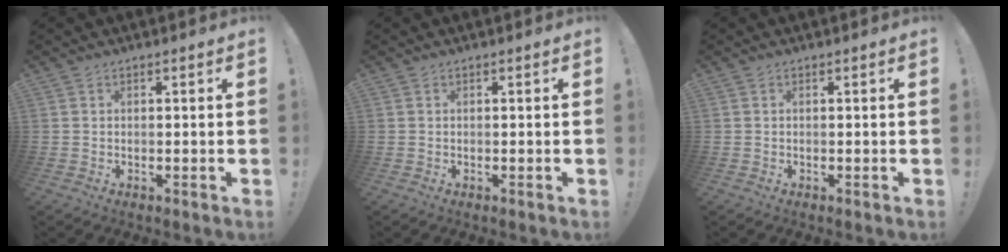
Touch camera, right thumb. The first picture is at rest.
{"total": 0.0}
{"total": 0.0}